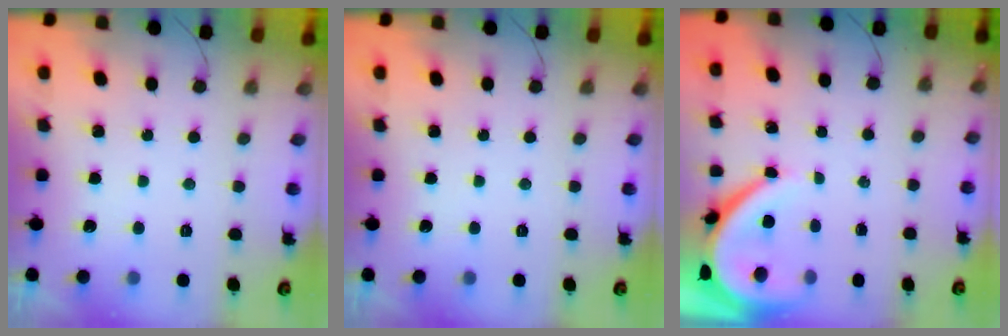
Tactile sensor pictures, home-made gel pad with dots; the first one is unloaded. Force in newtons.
{"total": 0.0}
{"total": 6.6, "press": 6.5, "slide": 1.1}